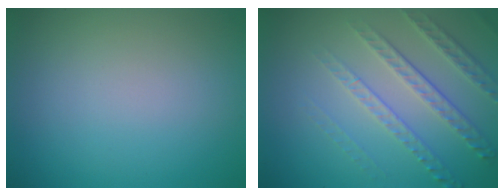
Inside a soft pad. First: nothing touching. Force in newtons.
{"total": 4.8, "press": 3.4, "slide": 3.5}